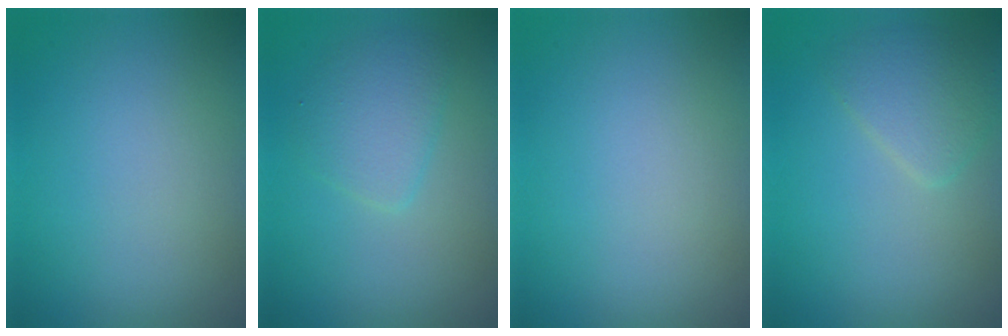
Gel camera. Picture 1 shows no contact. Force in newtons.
{"total": 2.7, "press": 2.7, "slide": 0.2}
{"total": 0.0}
{"total": 2.4, "press": 2.4, "slide": 0.1}